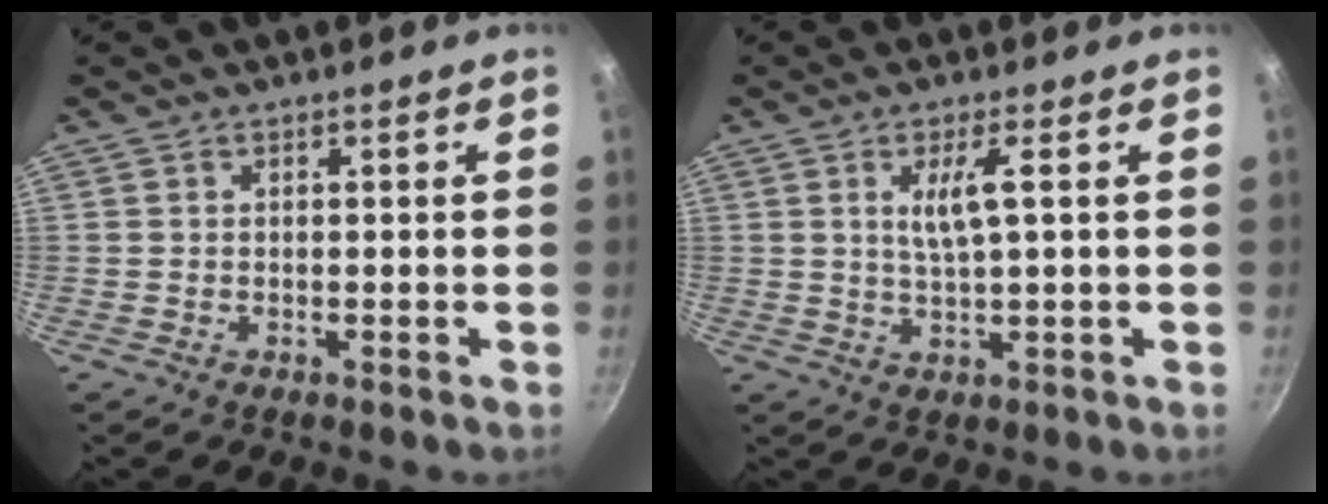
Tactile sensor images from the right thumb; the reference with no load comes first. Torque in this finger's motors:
{"motor_torque": [-0.54, 0.76, 0.37, 0.00, 0.12]}